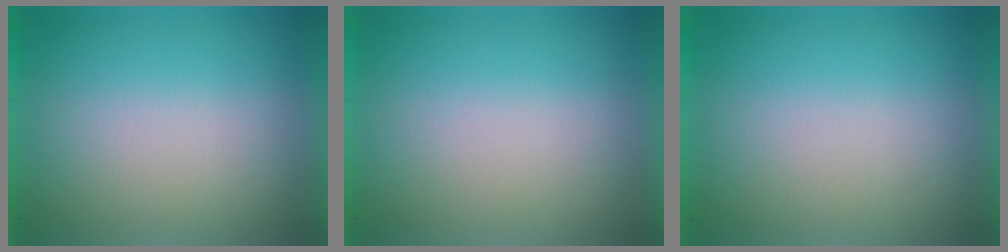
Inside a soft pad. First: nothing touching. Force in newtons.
{"total": 0.0}
{"total": 0.0}